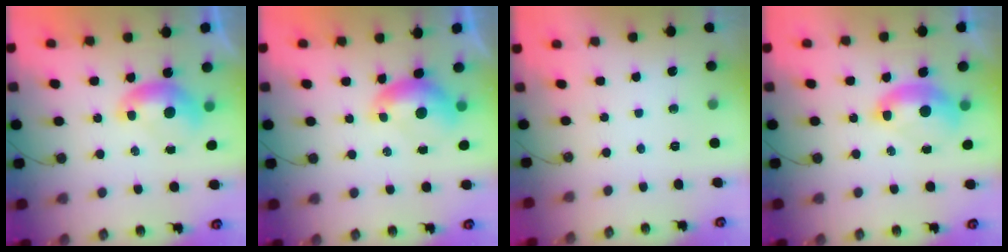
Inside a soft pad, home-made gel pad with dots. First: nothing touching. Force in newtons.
{"total": 0.7, "press": 0.4, "slide": 0.6}
{"total": 0.0}
{"total": 2.6, "press": 2.6, "slide": 0.6}